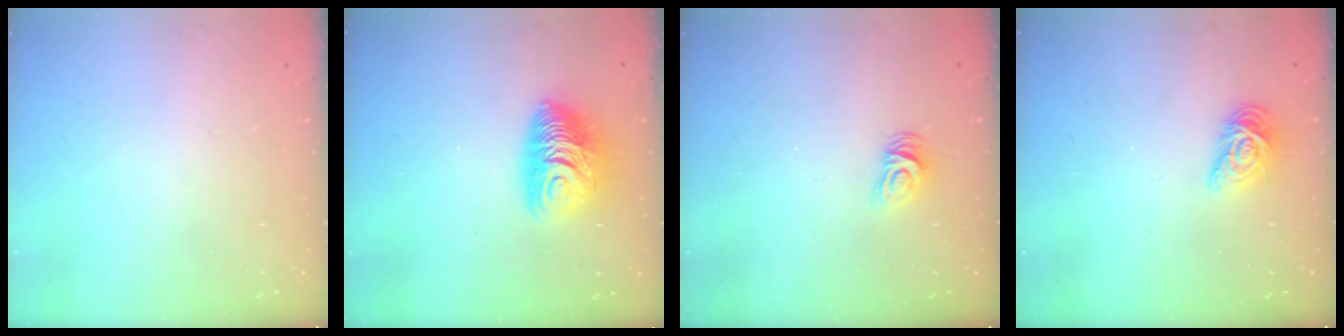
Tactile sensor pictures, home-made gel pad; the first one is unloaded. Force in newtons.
{"total": 11.3, "press": 11.3, "slide": 1.1}
{"total": 4.4, "press": 4.4, "slide": 0.2}
{"total": 9.7, "press": 9.7, "slide": 0.3}